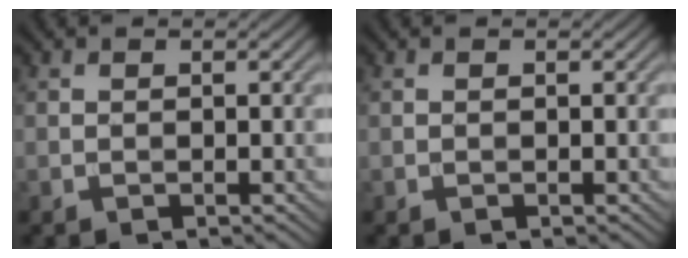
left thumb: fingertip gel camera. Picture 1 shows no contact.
{"total": 0.0}